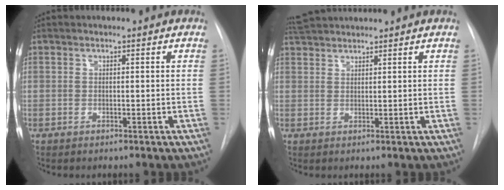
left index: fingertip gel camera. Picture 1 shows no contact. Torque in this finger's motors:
{"motor_torque": [-0.53, -1.30, 0.18, 0.12]}